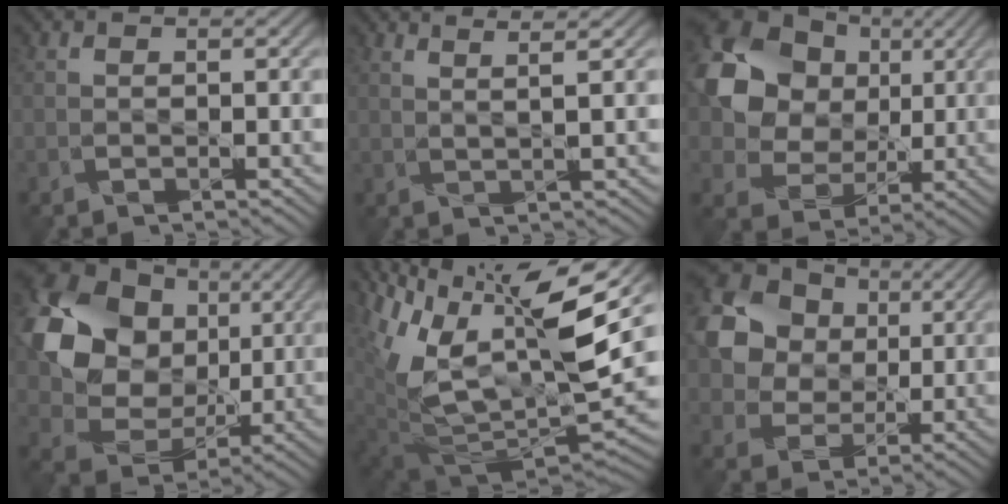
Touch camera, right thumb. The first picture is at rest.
{"total": 3.1, "force": [2.7, -0.5, 1.4], "torque": [-0.019, 0.005, 0.037]}
{"total": 13.6, "force": [4.2, 11.0, 6.7], "torque": [-0.190, 0.031, 0.070]}
{"total": 15.6, "force": [4.3, 12.4, 8.5], "torque": [-0.208, 0.018, 0.079]}
{"total": 15.0, "force": [7.0, 5.6, 11.9], "torque": [-0.236, 0.007, 0.131]}
{"total": 14.9, "force": [5.0, 12.4, 6.6], "torque": [-0.216, 0.054, 0.090]}